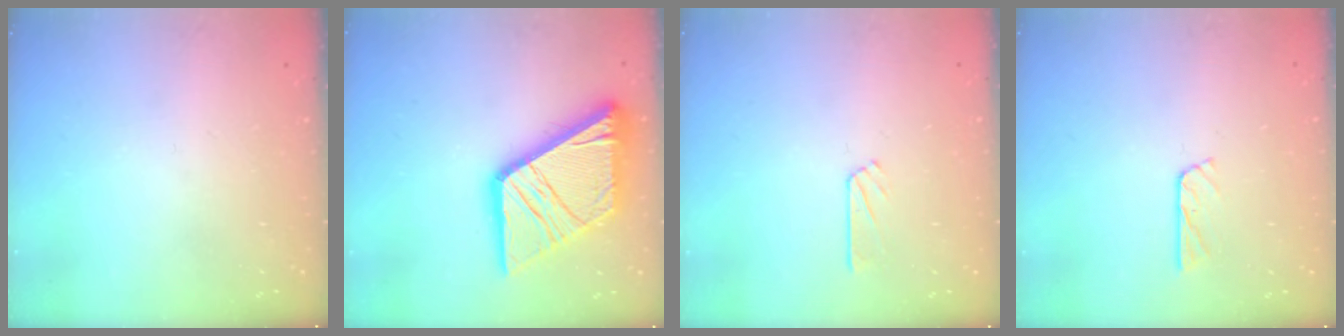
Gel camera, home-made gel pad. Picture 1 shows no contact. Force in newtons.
{"total": 25.0, "press": 24.8, "slide": 2.8}
{"total": 2.5, "press": 2.5, "slide": 0.2}
{"total": 4.3, "press": 4.3, "slide": 0.4}